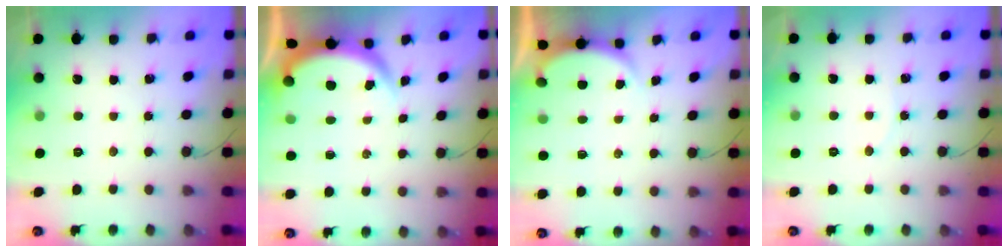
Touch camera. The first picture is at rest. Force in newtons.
{"total": 3.8, "press": 3.8, "slide": 0.1}
{"total": 2.6, "press": 2.6, "slide": 0.6}
{"total": 3.6, "press": 2.9, "slide": 2.2}